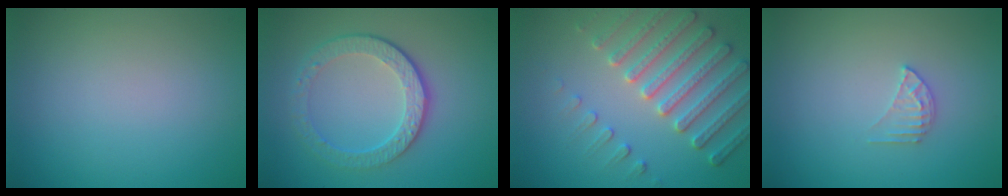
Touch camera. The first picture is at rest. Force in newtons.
{"total": 4.7, "press": 3.4, "slide": 3.3}
{"total": 5.2, "press": 4.7, "slide": 2.3}
{"total": 1.5, "press": 1.5, "slide": 0.2}